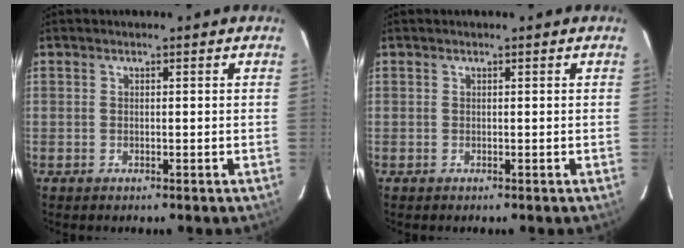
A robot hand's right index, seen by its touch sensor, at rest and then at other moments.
{"total": 0.0}